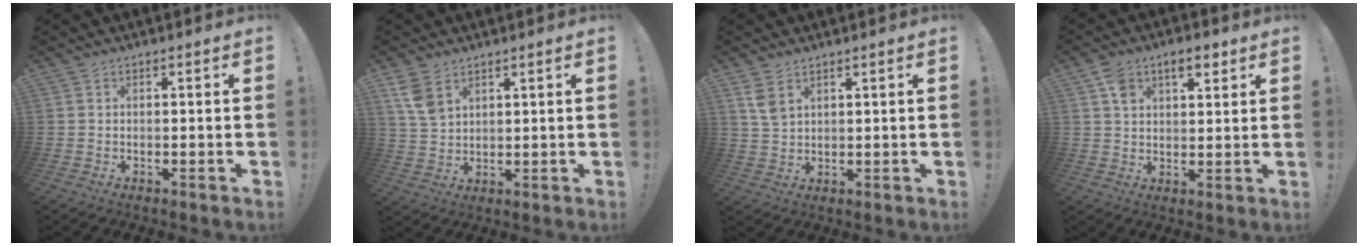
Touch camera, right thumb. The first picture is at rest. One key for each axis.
{"total": 7.4, "fx": 4.2, "fy": 4.6, "fz": 4.1, "tx": -0.066, "ty": -0.011, "tz": 0.083}
{"total": 5.1, "fx": 3.0, "fy": 2.8, "fz": 3.1, "tx": -0.044, "ty": -0.017, "tz": 0.056}
{"total": 7.6, "fx": 4.2, "fy": 4.4, "fz": 4.6, "tx": -0.065, "ty": -0.004, "tz": 0.076}